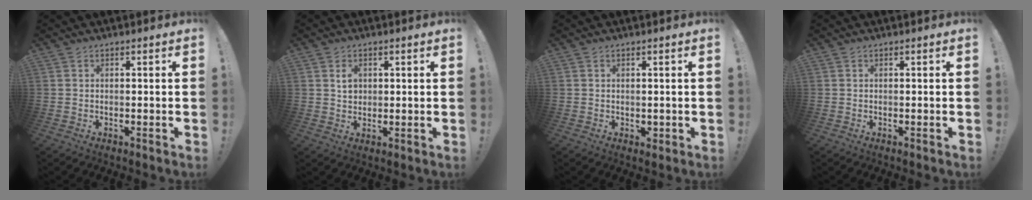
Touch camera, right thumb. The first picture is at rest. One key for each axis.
{"total": 3.8, "fx": 1.2, "fy": 3.0, "fz": 1.9, "tx": -0.020, "ty": -0.003, "tz": 0.019}
{"total": 1.3, "fx": 0.2, "fy": 1.1, "fz": 0.7, "tx": -0.007, "ty": 0.000, "tz": 0.004}
{"total": 0.0}